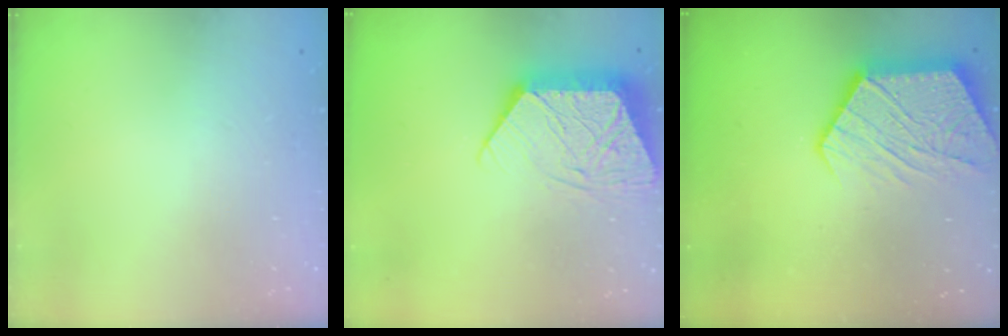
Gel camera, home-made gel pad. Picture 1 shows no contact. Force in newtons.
{"total": 13.5, "press": 13.4, "slide": 1.0}
{"total": 16.0, "press": 16.0, "slide": 1.1}